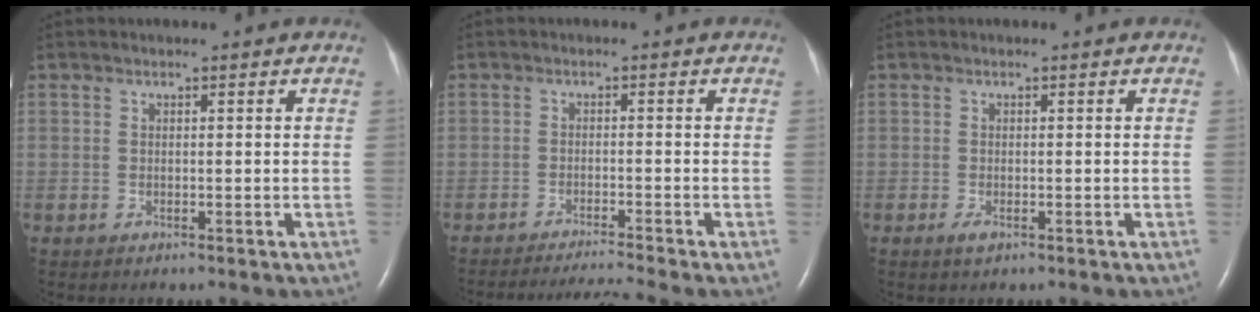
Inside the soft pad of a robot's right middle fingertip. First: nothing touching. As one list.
[{"total": 4.9, "force": [-4.3, -2.3, 0.8], "torque": [-0.018, -0.013, -0.072]}, {"total": 1.1, "force": [-0.6, 0.4, 0.9], "torque": [-0.023, -0.002, -0.007]}]